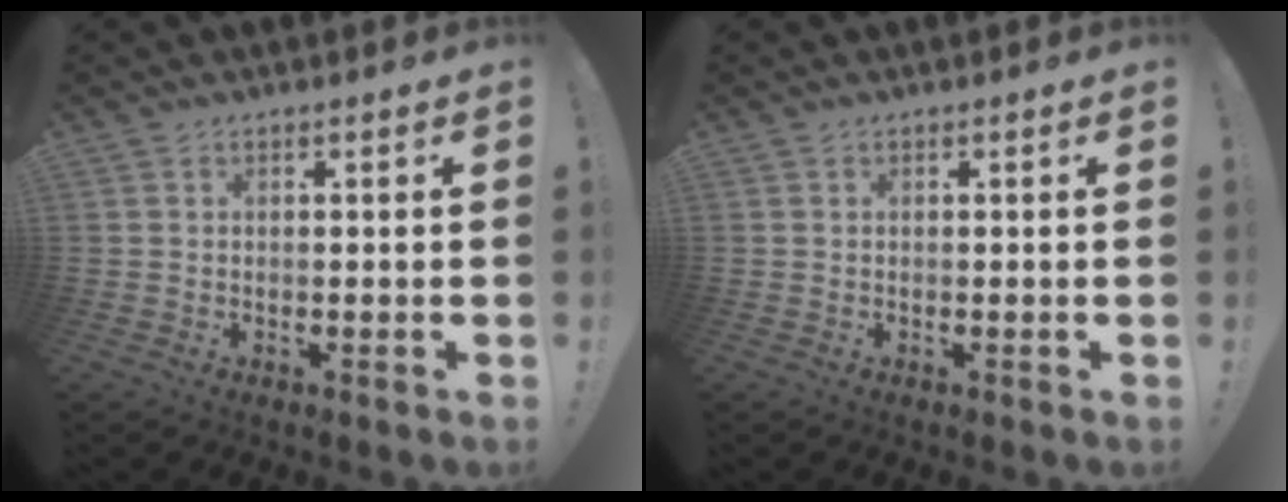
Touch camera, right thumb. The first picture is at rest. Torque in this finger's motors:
{"motor_torque": [0.00, 0.00, -0.02, 0.02, 0.00]}